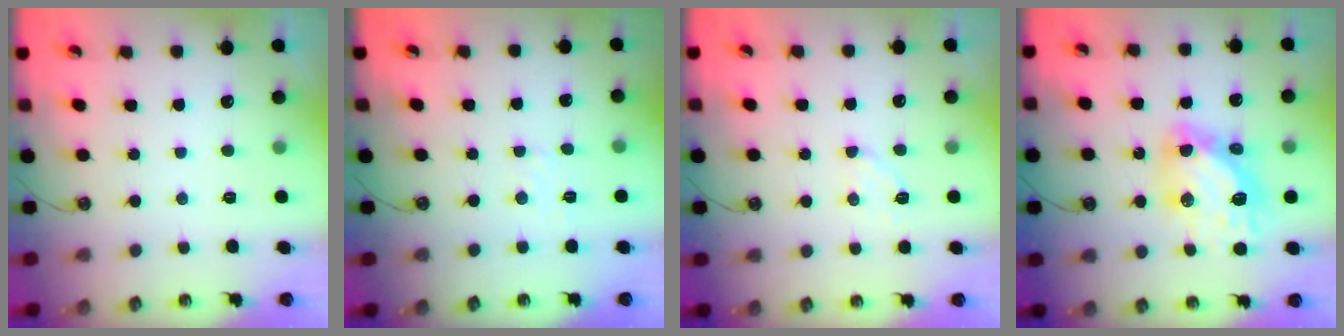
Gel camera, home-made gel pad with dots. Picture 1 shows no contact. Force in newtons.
{"total": 3.6, "press": 3.5, "slide": 0.5}
{"total": 4.9, "press": 4.8, "slide": 0.8}
{"total": 12.9, "press": 12.8, "slide": 1.3}